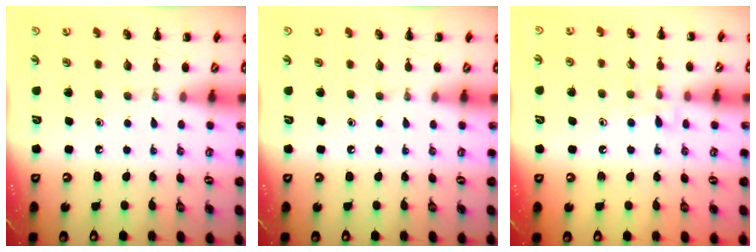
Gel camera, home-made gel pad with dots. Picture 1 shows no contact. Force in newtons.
{"total": 0.0}
{"total": 7.4, "press": 7.1, "slide": 2.1}